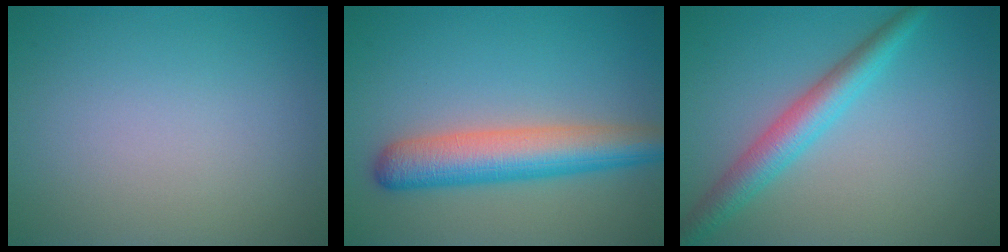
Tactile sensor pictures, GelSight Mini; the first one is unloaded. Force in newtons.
{"total": 6.3, "press": 6.3, "slide": 0.2}
{"total": 3.9, "press": 3.9, "slide": 0.0}